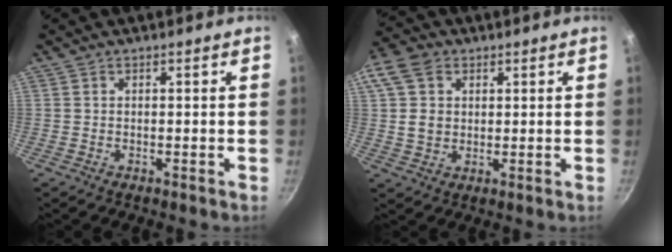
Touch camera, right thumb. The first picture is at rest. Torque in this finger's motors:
{"motor_torque": [-1.10, 1.40, 0.36, -0.14, 0.14]}